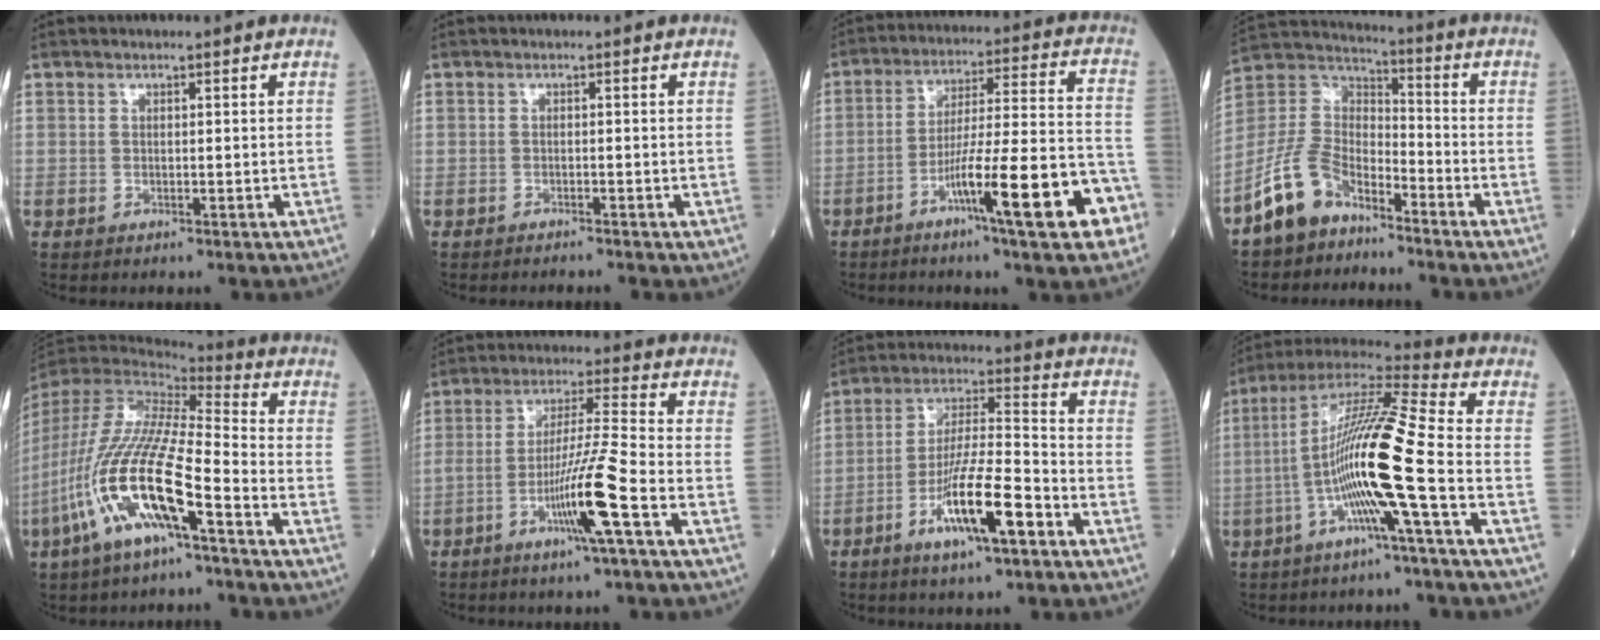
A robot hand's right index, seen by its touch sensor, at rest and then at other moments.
{"total": 1.5, "force": [-1.4, 0.1, 0.5], "torque": [-0.009, -0.002, -0.015]}
{"total": 16.0, "force": [-7.6, 0.9, 14.1], "torque": [-0.225, 0.007, -0.116]}
{"total": 10.2, "force": [-7.2, 5.3, 4.9], "torque": [-0.119, 0.019, -0.151]}
{"total": 18.8, "force": [-8.1, 2.9, 16.7], "torque": [-0.379, -0.028, -0.156]}
{"total": 10.4, "force": [-4.5, -1.4, 9.2], "torque": [-0.177, -0.003, -0.086]}
{"total": 12.4, "force": [-6.0, 1.4, 10.8], "torque": [-0.199, -0.008, -0.109]}
{"total": 15.9, "force": [-4.0, -1.0, 15.4], "torque": [-0.292, 0.009, -0.087]}